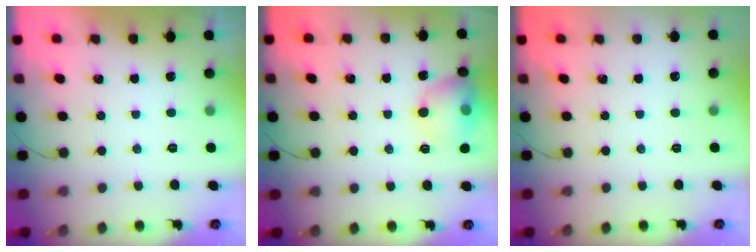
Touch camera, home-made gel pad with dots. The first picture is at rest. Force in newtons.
{"total": 12.3, "press": 12.1, "slide": 2.0}
{"total": 0.0}